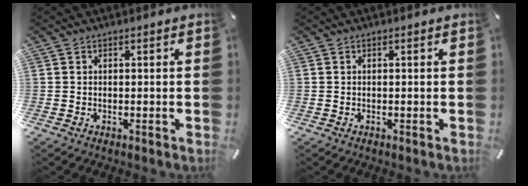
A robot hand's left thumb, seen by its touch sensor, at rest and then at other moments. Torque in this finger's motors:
{"motor_torque": [-0.09, 0.09, 0.00, 0.00, 0.00]}